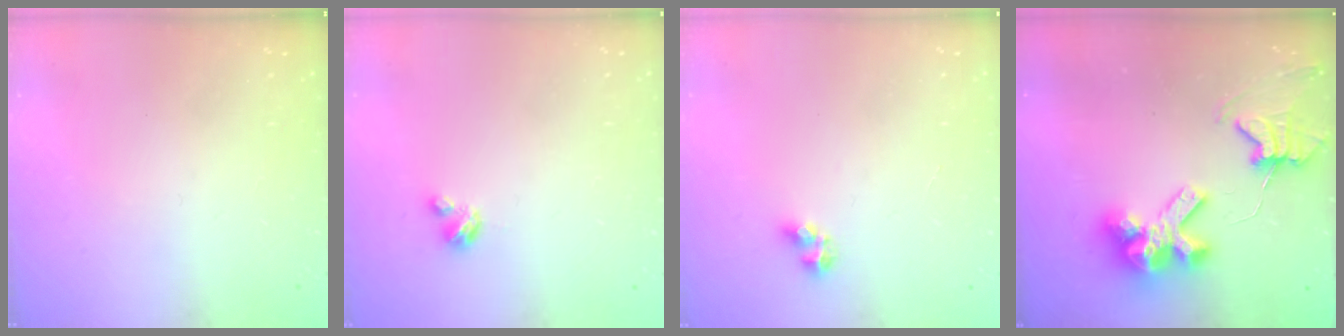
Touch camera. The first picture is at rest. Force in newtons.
{"total": 2.9, "press": 2.9, "slide": 0.3}
{"total": 4.9, "press": 4.9, "slide": 0.5}
{"total": 11.7, "press": 11.6, "slide": 1.3}